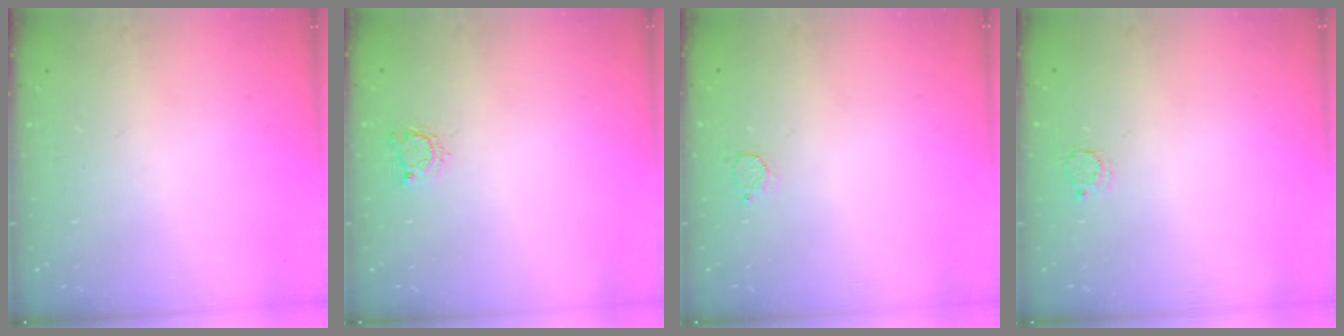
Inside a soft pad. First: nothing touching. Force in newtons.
{"total": 4.1, "press": 4.1, "slide": 0.5}
{"total": 2.3, "press": 2.3, "slide": 0.2}
{"total": 2.5, "press": 2.5, "slide": 0.3}